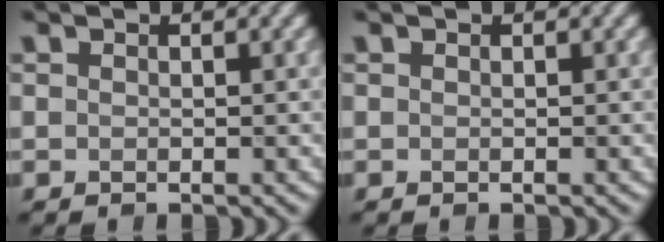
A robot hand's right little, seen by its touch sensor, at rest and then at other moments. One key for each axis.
{"total": 0.0}